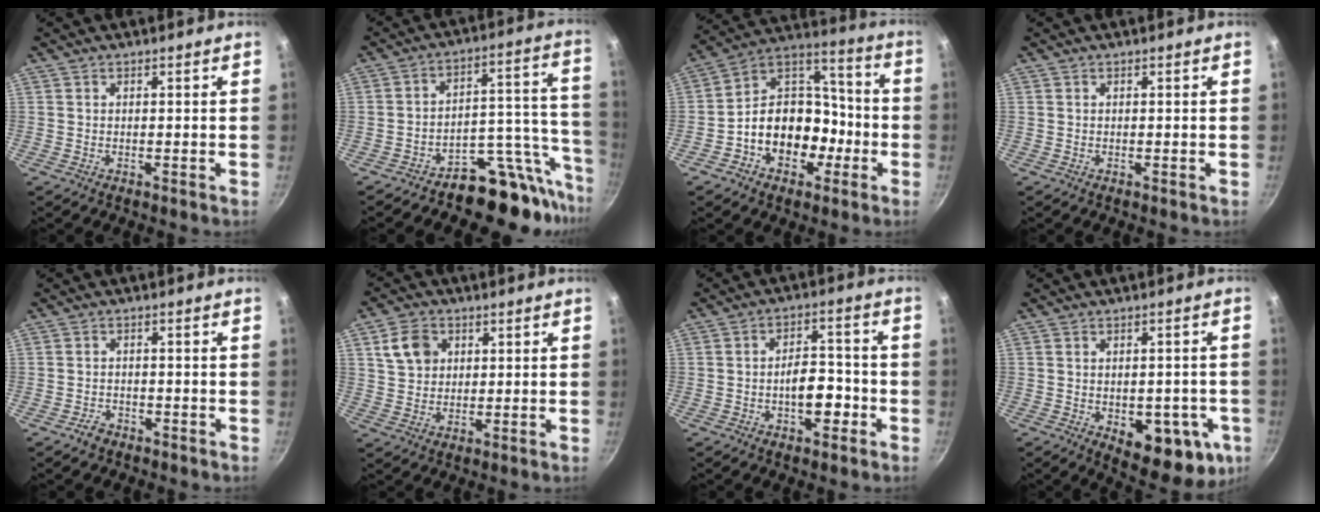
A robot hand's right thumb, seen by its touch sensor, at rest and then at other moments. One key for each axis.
{"total": 14.4, "fx": -11.6, "fy": 6.6, "fz": 5.4, "tx": 0.014, "ty": 0.110, "tz": -0.183}
{"total": 16.6, "fx": -5.4, "fy": 12.8, "fz": 9.1, "tx": -0.094, "ty": 0.066, "tz": -0.091}
{"total": 0.0}
{"total": 2.5, "fx": -1.8, "fy": 1.5, "fz": 0.8, "tx": -0.010, "ty": 0.021, "tz": -0.026}
{"total": 7.2, "fx": 2.5, "fy": 5.7, "fz": 3.6, "tx": -0.045, "ty": 0.002, "tz": 0.045}
{"total": 7.8, "fx": -2.7, "fy": 4.2, "fz": 5.9, "tx": -0.058, "ty": 0.032, "tz": -0.043}
{"total": 15.4, "fx": -4.4, "fy": 8.0, "fz": 12.3, "tx": -0.112, "ty": -0.013, "tz": -0.046}